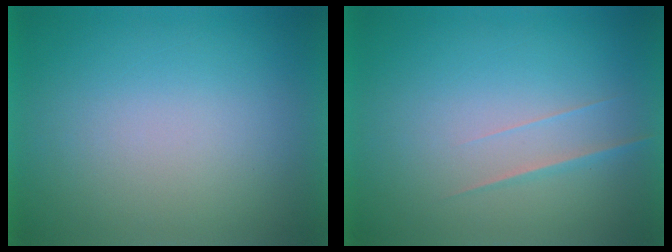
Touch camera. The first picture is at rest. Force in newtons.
{"total": 1.9}